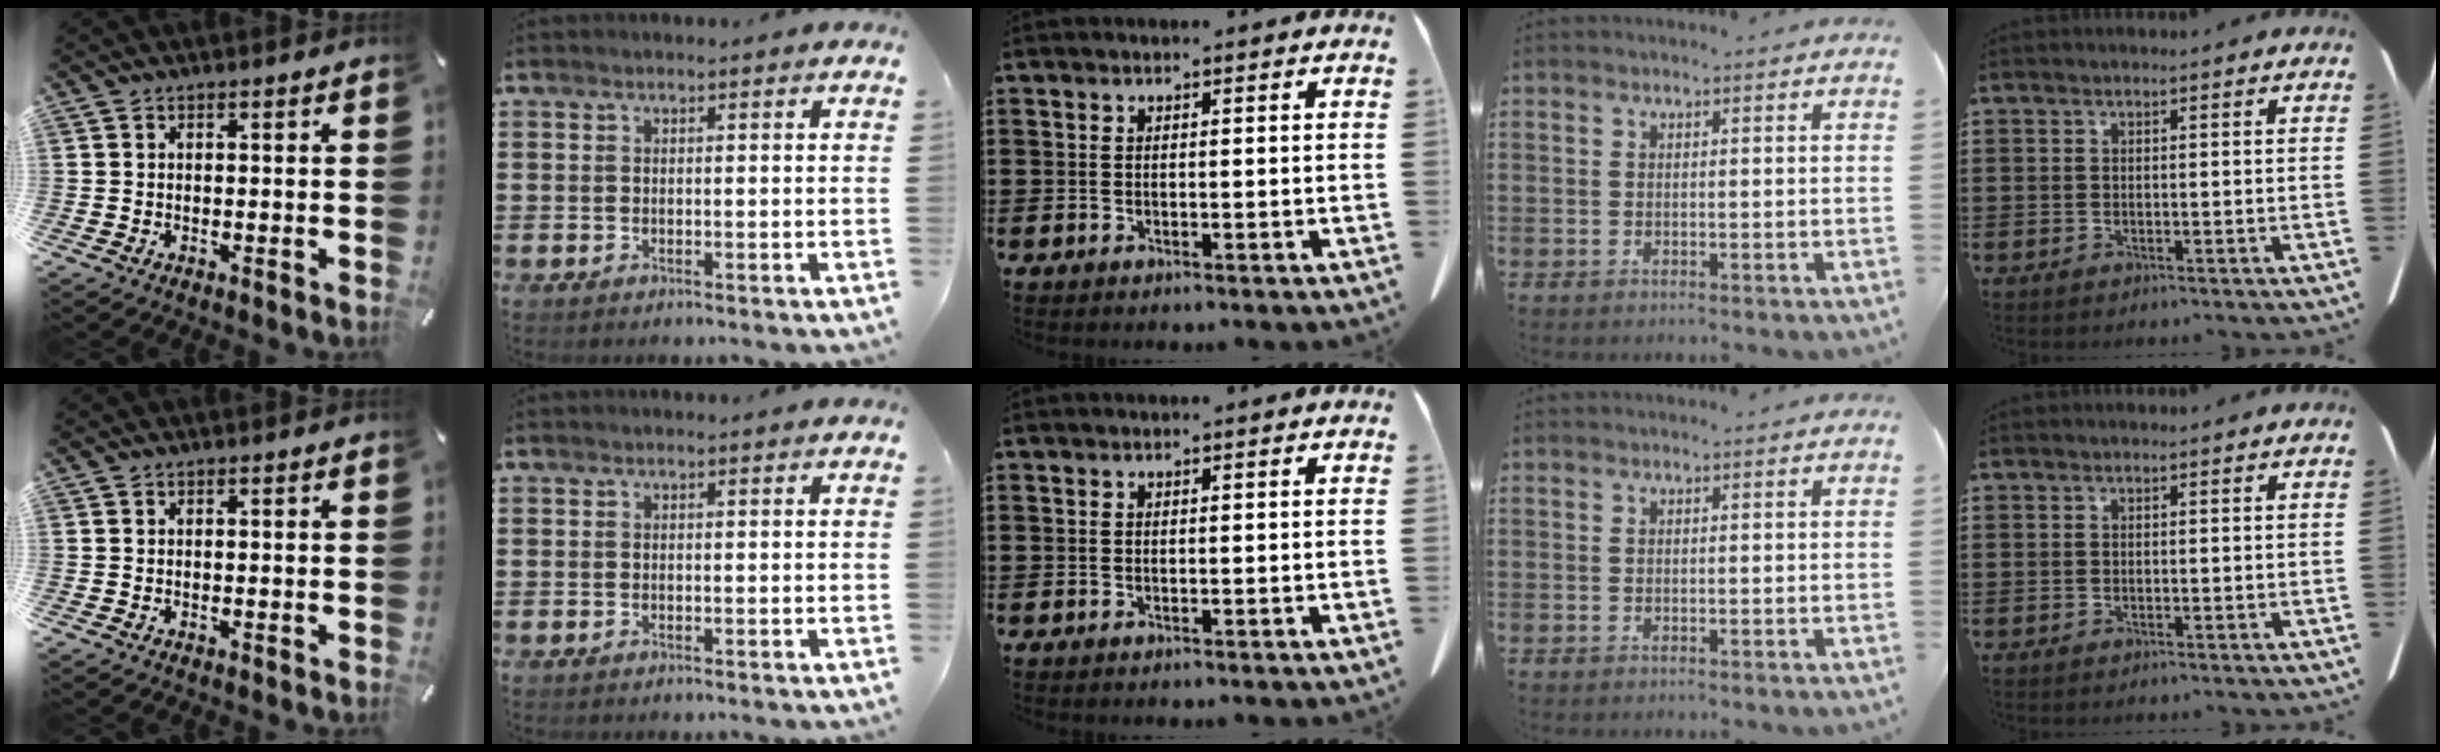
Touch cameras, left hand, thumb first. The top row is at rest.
{}